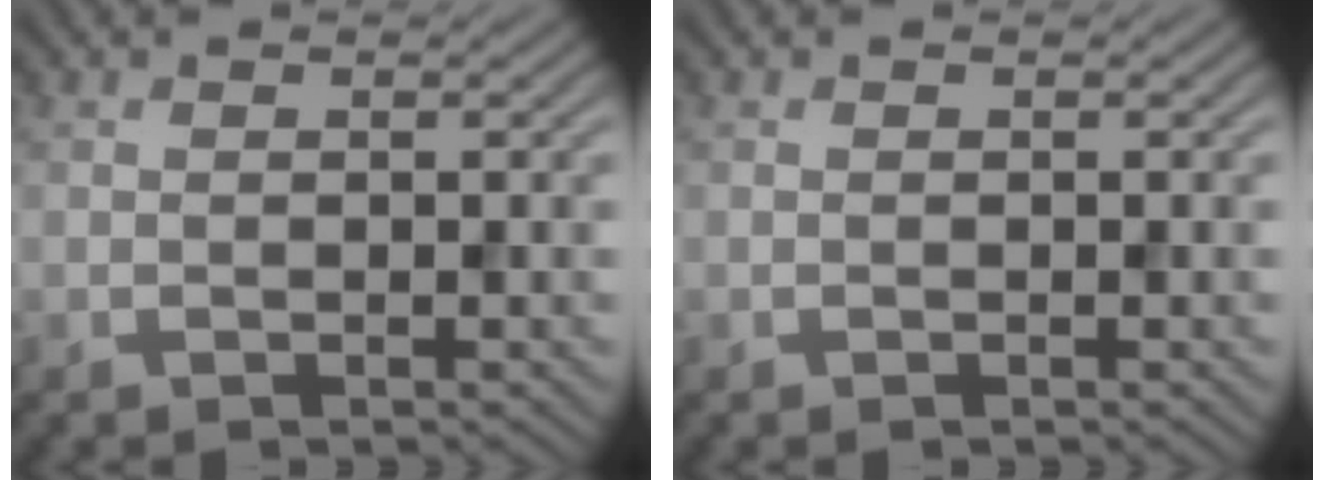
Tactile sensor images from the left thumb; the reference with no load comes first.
{"total": 0.0}